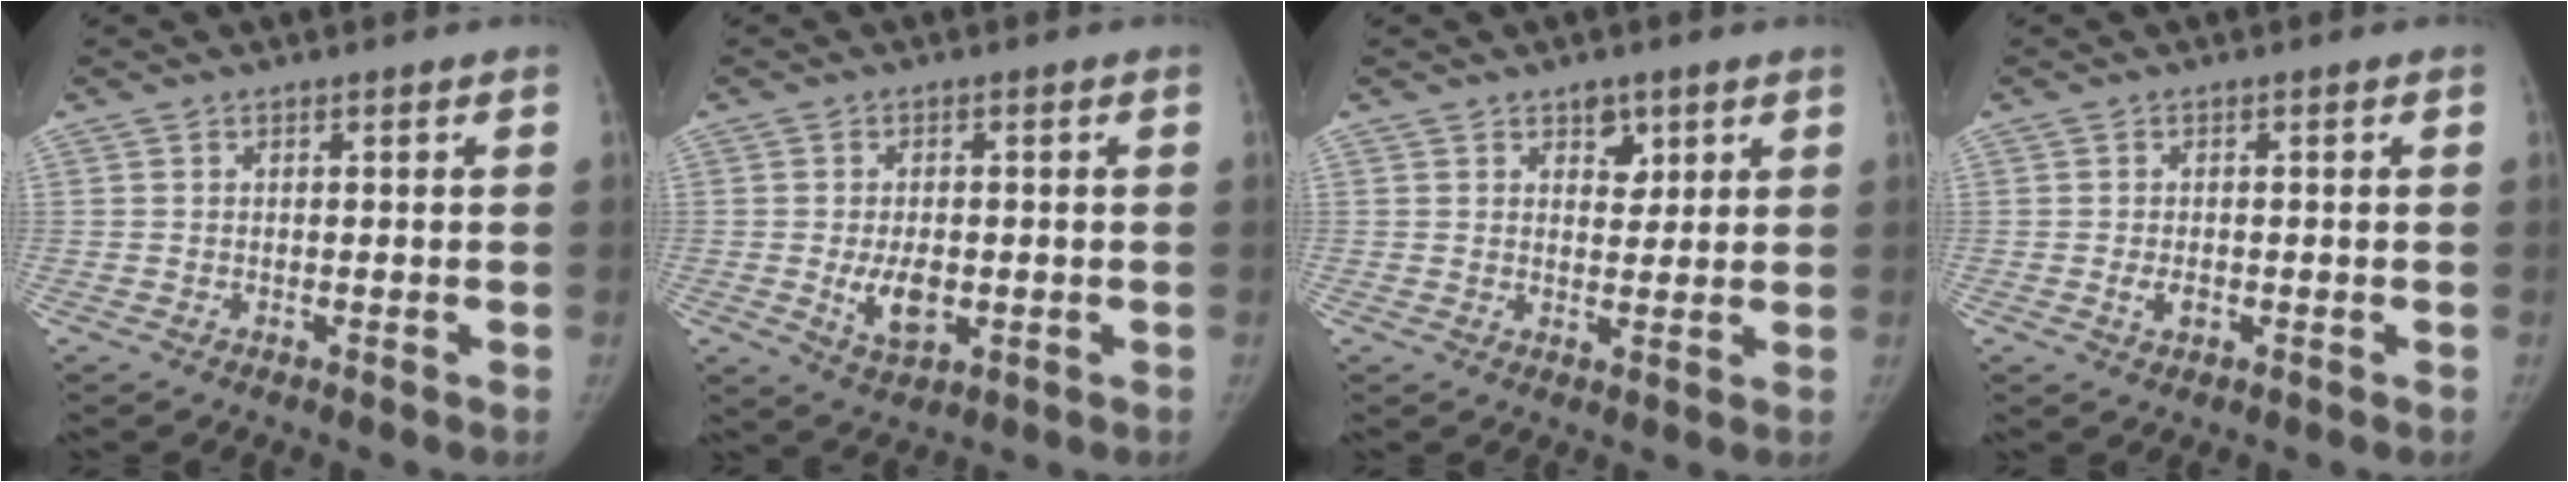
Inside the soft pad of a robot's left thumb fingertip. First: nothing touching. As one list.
[{"total": 6.2, "force": [-0.9, 3.6, 4.9], "torque": [-0.074, -0.008, -0.007]}, {"total": 4.0, "force": [2.3, 2.6, 2.0], "torque": [-0.003, -0.014, 0.036]}, {"total": 2.1, "force": [-0.5, 1.3, 1.6], "torque": [-0.027, 0.000, -0.006]}]